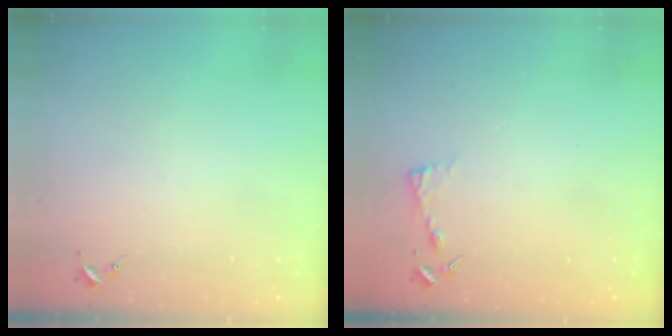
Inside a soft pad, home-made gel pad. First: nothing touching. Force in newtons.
{"total": 2.8, "press": 2.8, "slide": 0.3}